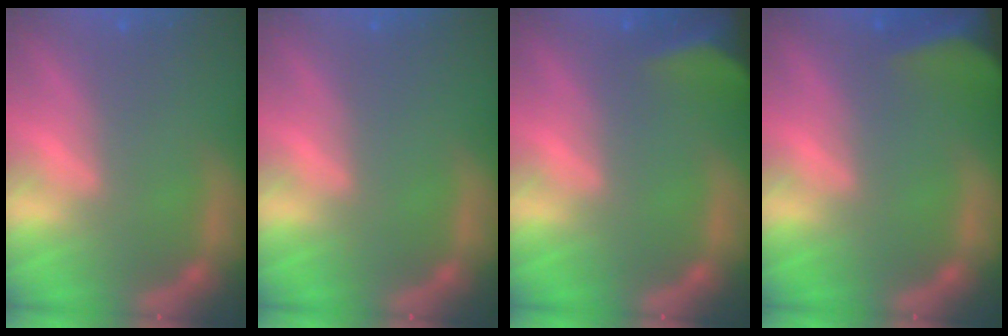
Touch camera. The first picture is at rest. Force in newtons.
{"total": 0.0}
{"total": 7.5}
{"total": 10.0}